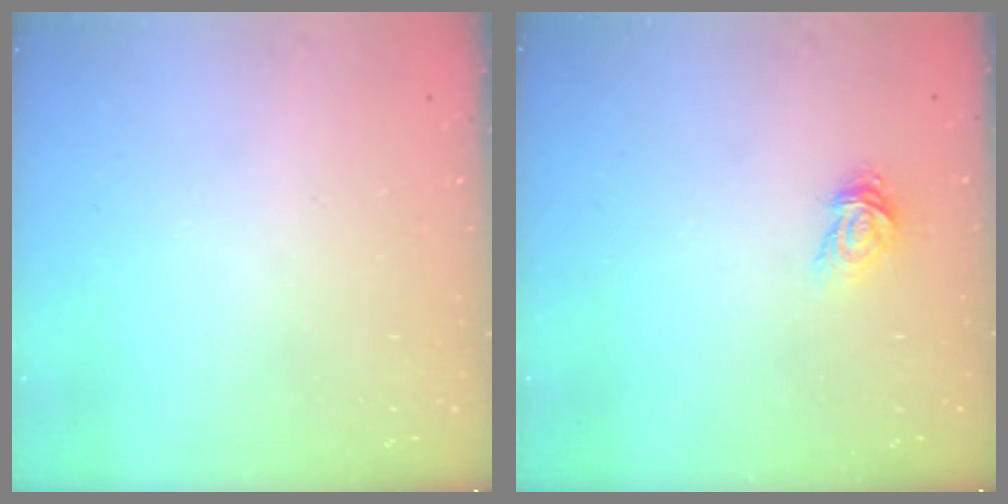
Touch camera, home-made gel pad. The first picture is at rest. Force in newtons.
{"total": 3.1, "press": 3.1, "slide": 0.1}